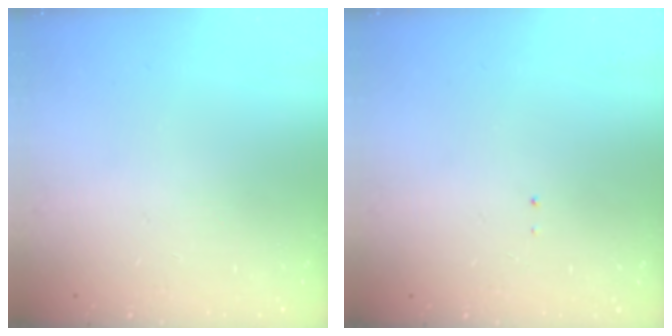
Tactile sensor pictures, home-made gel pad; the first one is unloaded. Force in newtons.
{"total": 0.7, "press": 0.7, "slide": 0.1}